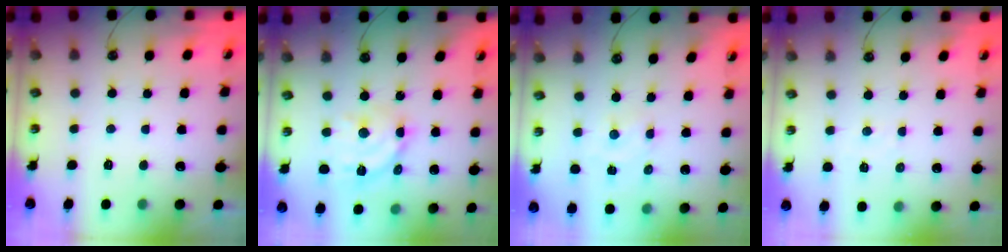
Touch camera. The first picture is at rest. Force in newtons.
{"total": 12.2, "press": 12.2, "slide": 1.0}
{"total": 1.4, "press": 1.4, "slide": 0.2}
{"total": 3.6, "press": 3.6, "slide": 0.5}